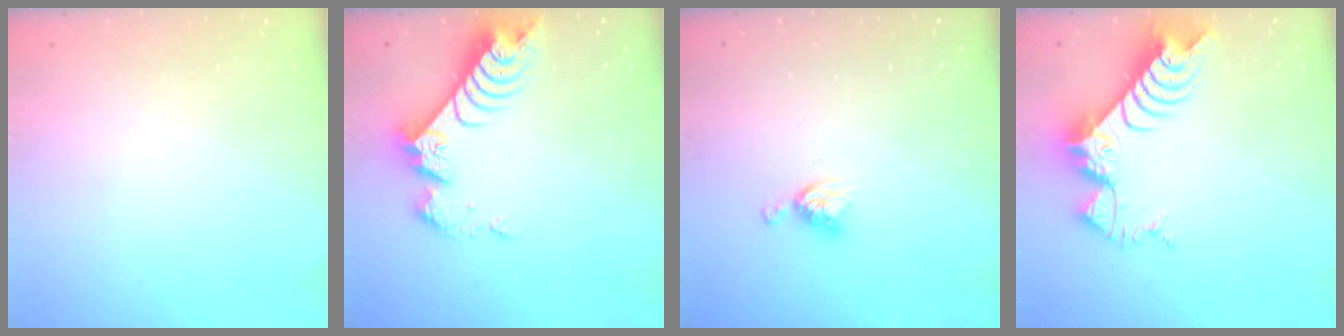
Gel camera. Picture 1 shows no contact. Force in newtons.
{"total": 8.8, "press": 8.8, "slide": 0.8}
{"total": 5.5, "press": 5.5, "slide": 0.1}
{"total": 10.6, "press": 10.6, "slide": 0.9}